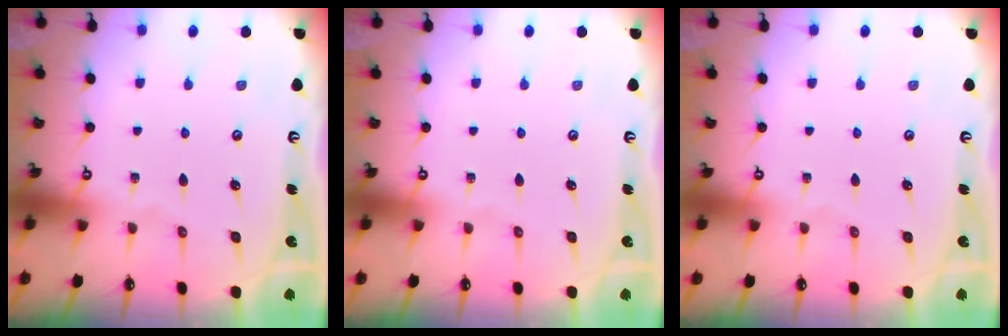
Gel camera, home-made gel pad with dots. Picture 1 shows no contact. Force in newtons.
{"total": 0.0}
{"total": 0.0}